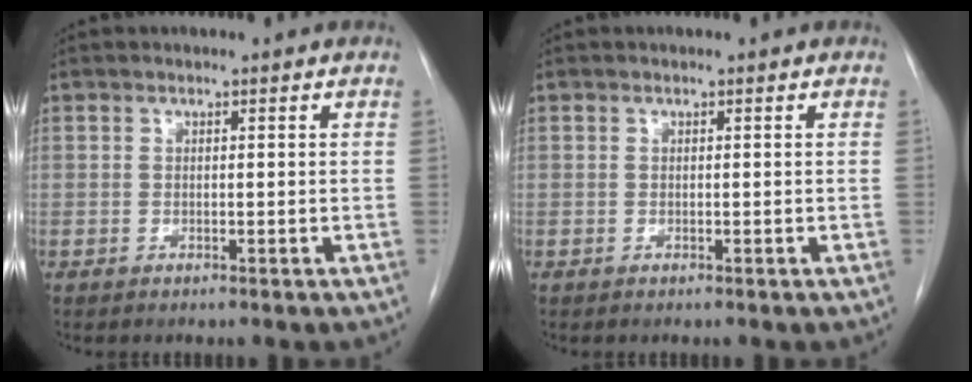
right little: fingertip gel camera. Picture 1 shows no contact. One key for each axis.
{"total": 0.0}